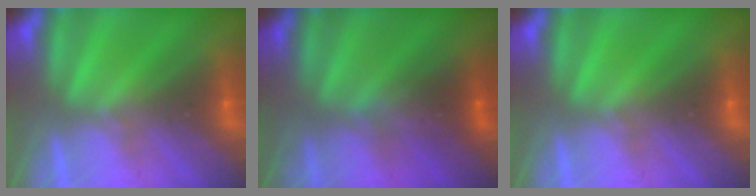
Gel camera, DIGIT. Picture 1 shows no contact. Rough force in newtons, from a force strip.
{"total": 2.3}
{"total": 0.0}